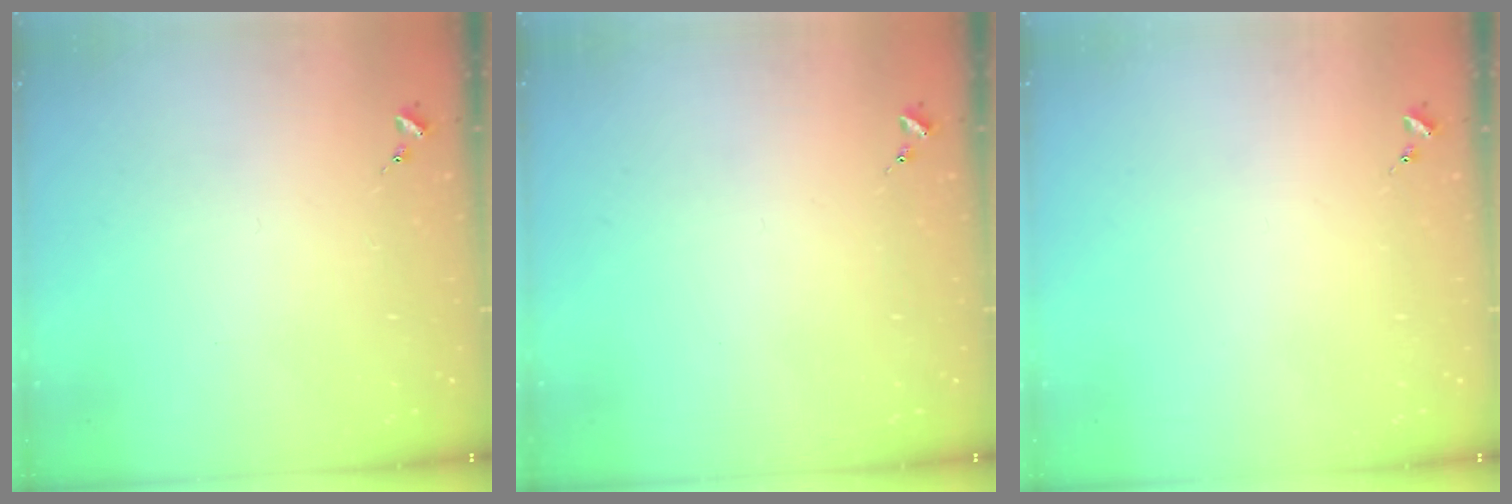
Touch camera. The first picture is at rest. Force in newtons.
{"total": 0.0}
{"total": 0.0}